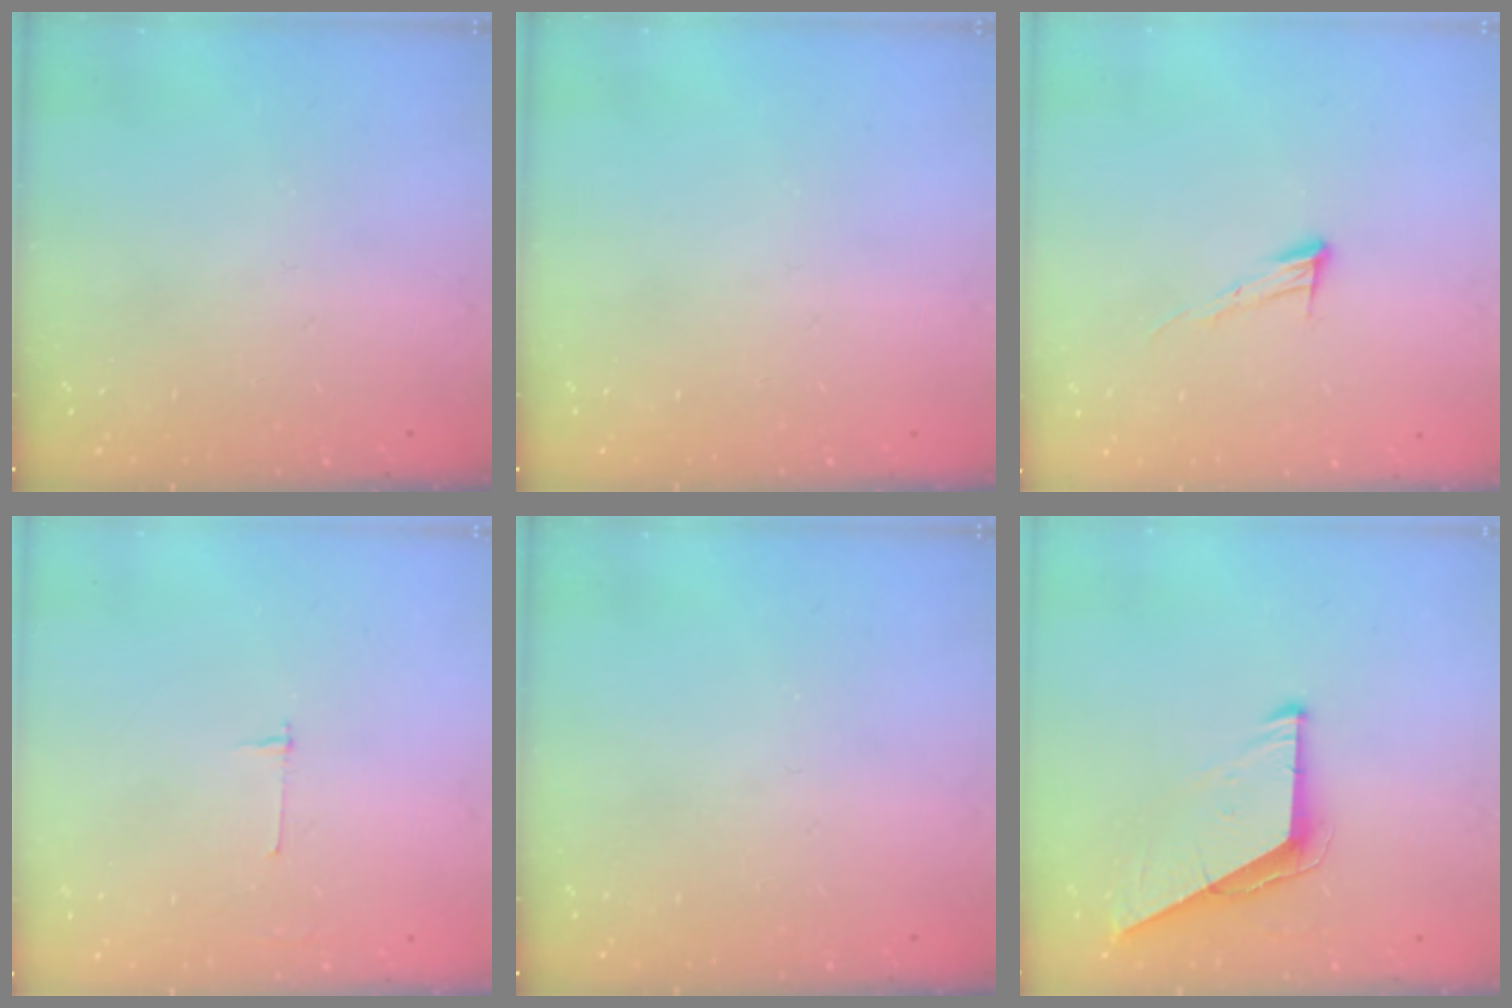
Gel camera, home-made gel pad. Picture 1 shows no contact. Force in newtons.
{"total": 0.0}
{"total": 6.7, "press": 6.7, "slide": 0.4}
{"total": 2.7, "press": 2.7, "slide": 0.3}
{"total": 0.0}
{"total": 9.5, "press": 9.4, "slide": 1.0}